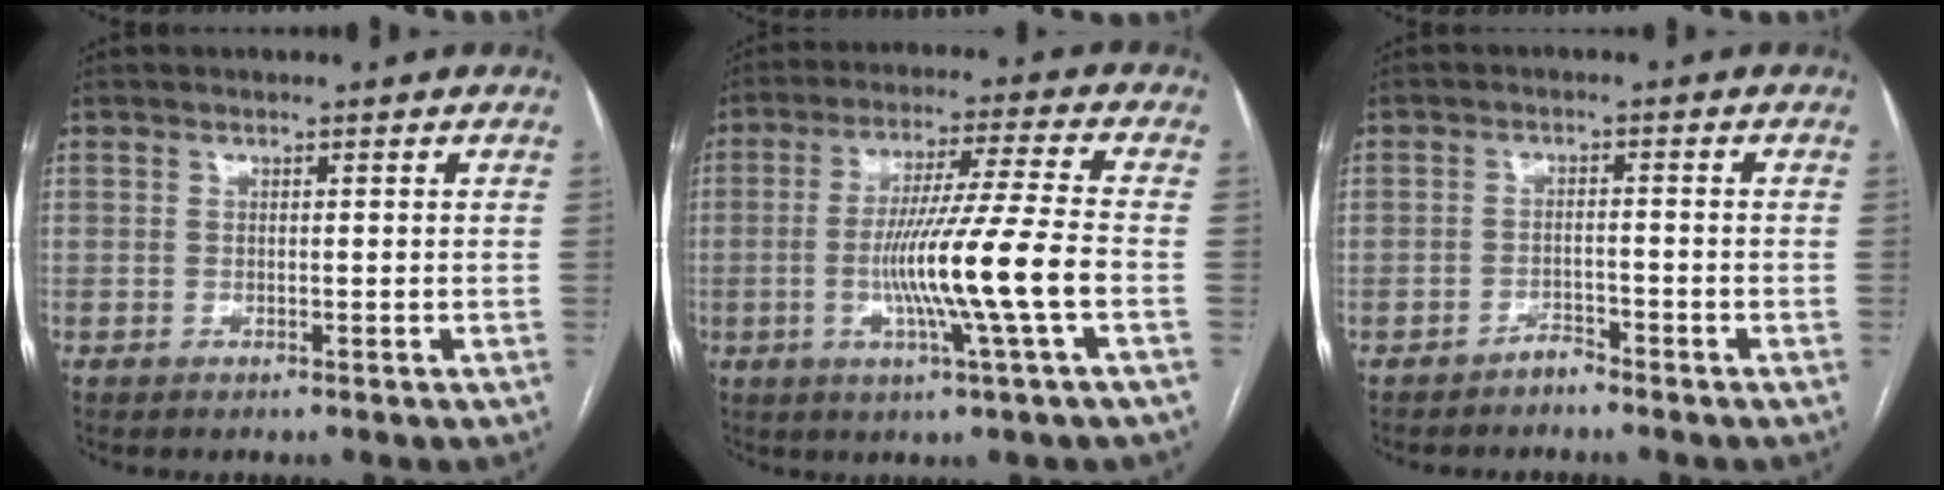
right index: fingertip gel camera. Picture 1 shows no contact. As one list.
[{"total": 13.0, "force": [-3.1, -1.6, 12.5], "torque": [-0.233, -0.009, -0.057]}, {"total": 1.9, "force": [-1.8, 0.6, 0.3], "torque": [0.001, 0.002, -0.030]}]